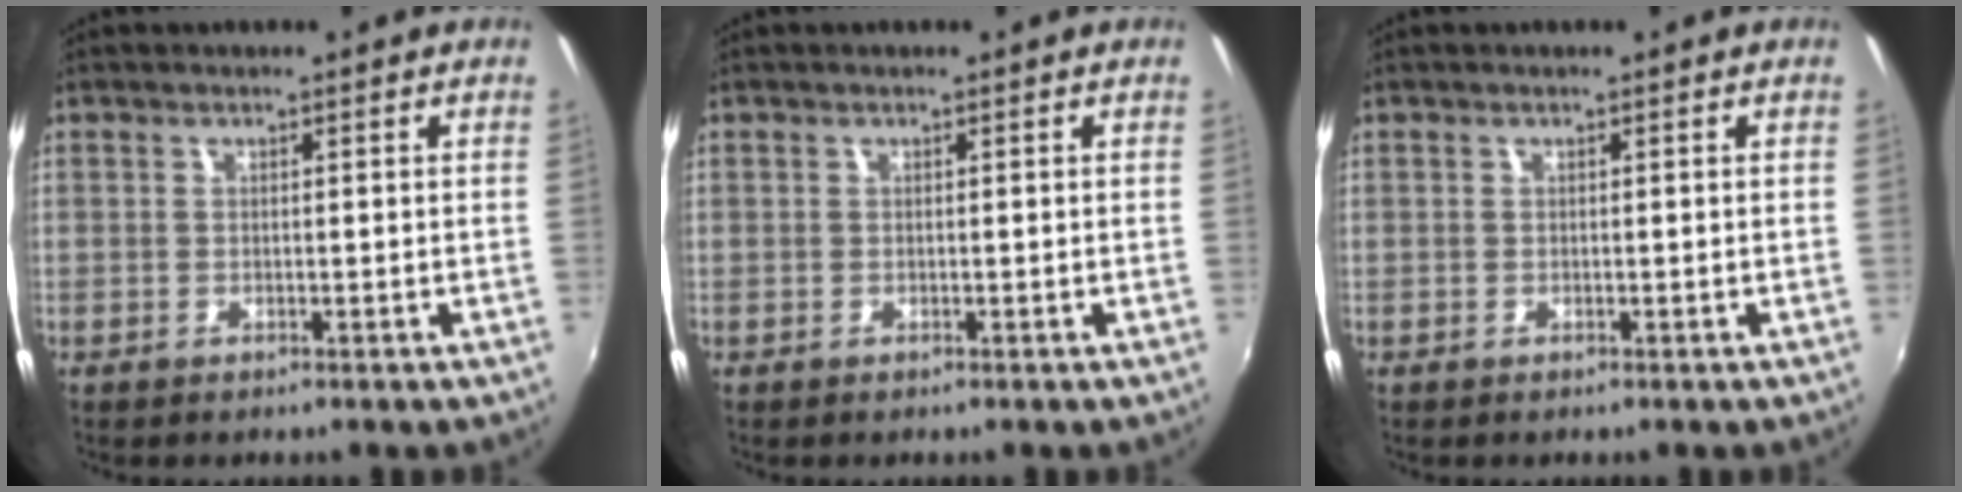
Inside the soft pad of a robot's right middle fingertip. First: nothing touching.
{"total": 0.0}
{"total": 0.0}